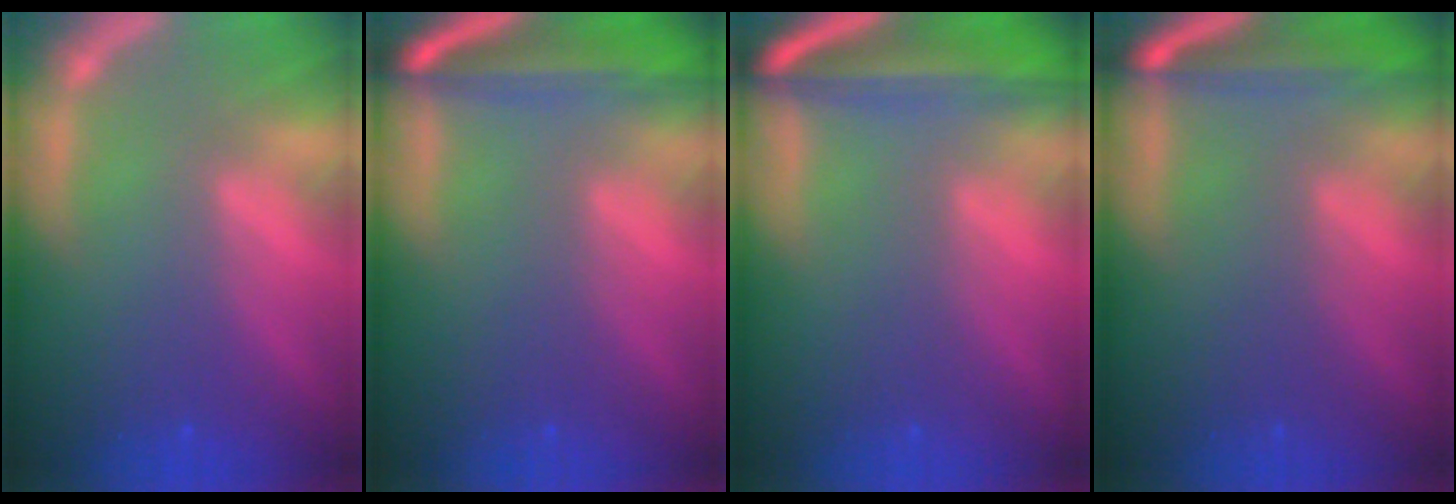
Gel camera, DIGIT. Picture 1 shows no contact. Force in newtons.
{"total": 8.6}
{"total": 10.0}
{"total": 6.6}